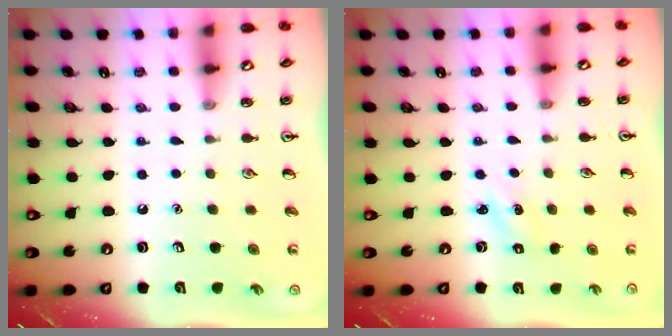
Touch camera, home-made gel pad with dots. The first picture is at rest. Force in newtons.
{"total": 1.2, "press": 1.1, "slide": 0.4}